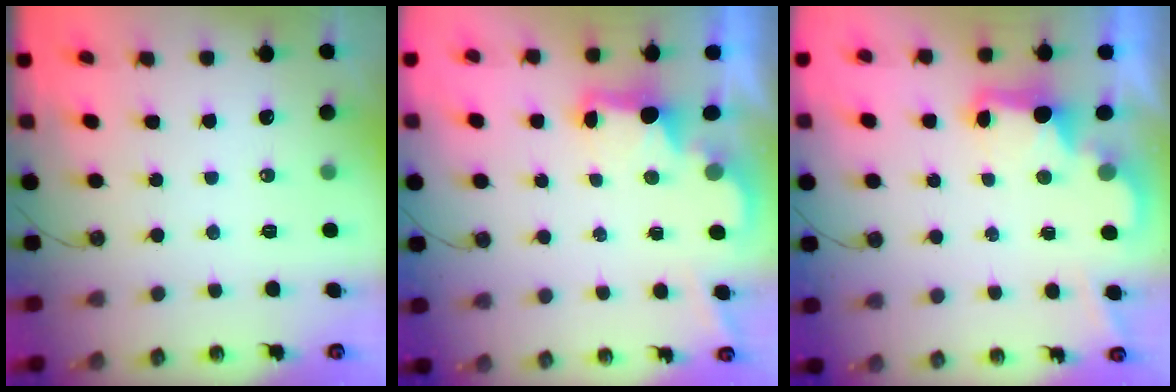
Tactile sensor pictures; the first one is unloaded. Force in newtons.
{"total": 2.5, "press": 2.3, "slide": 0.8}
{"total": 2.8, "press": 2.8, "slide": 0.5}